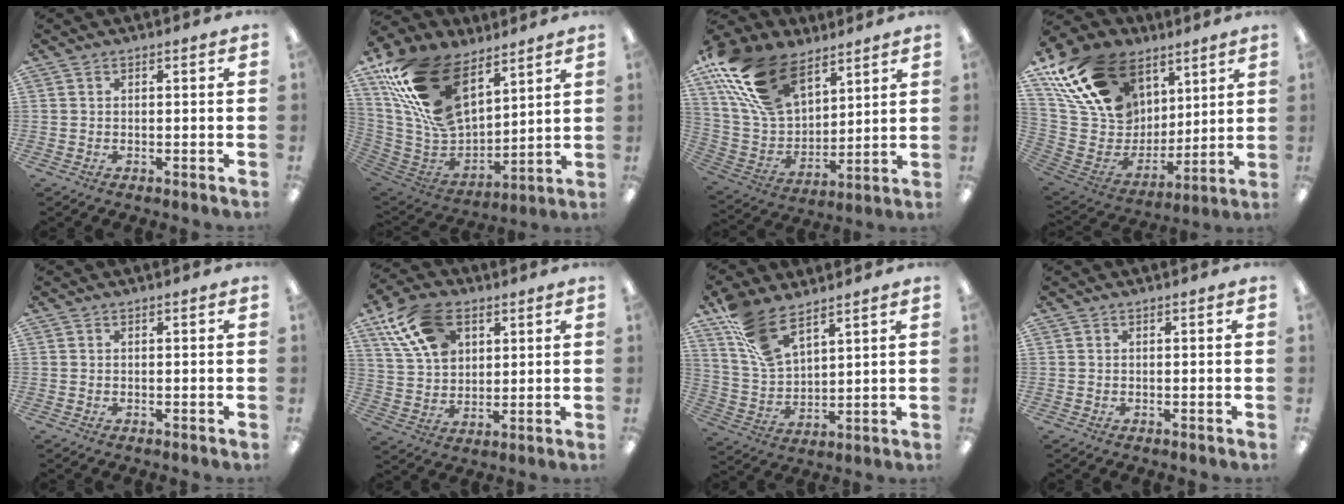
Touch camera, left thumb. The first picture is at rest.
{"total": 26.1, "force": [13.7, 15.1, 16.3], "torque": [-0.329, -0.053, 0.259]}
{"total": 22.8, "force": [14.2, 12.5, 12.8], "torque": [-0.278, -0.055, 0.266]}
{"total": 24.1, "force": [14.4, 15.5, 11.5], "torque": [-0.247, -0.063, 0.280]}
{"total": 0.0}
{"total": 14.8, "force": [7.4, 9.5, 8.6], "torque": [-0.167, -0.005, 0.140]}
{"total": 12.0, "force": [8.7, 4.8, 6.7], "torque": [-0.144, -0.033, 0.167]}
{"total": 0.0}